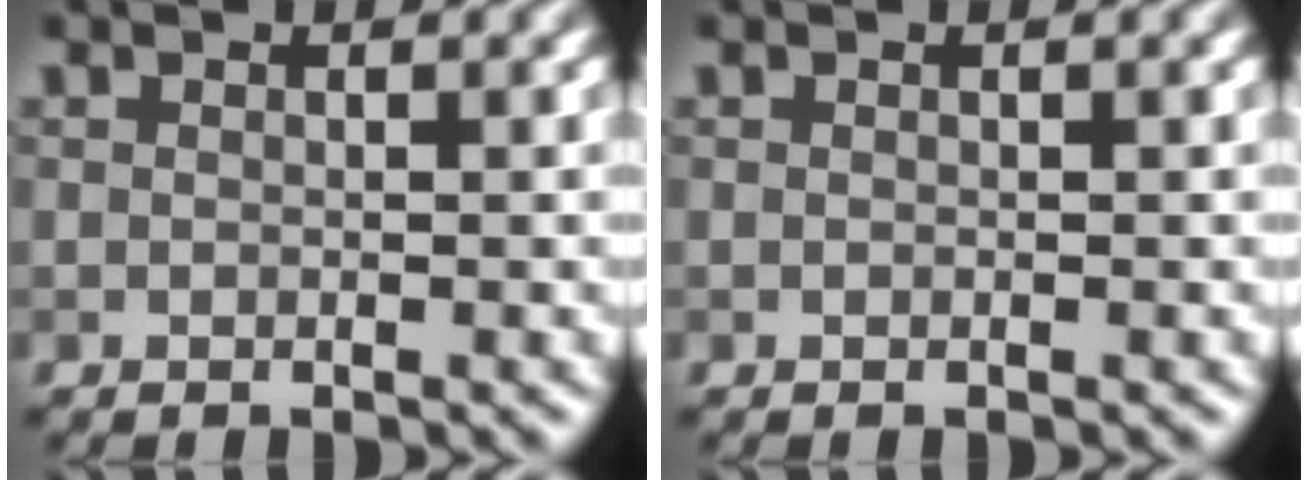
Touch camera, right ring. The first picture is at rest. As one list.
[{"total": 0.0}]